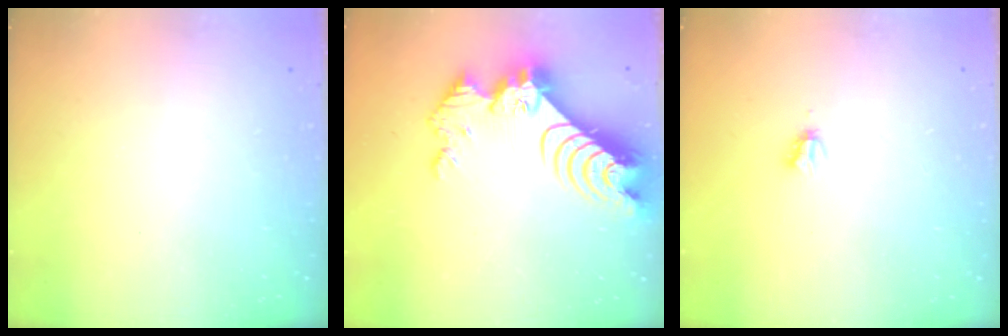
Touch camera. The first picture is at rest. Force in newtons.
{"total": 14.6, "press": 14.5, "slide": 1.5}
{"total": 2.7, "press": 2.7, "slide": 0.2}